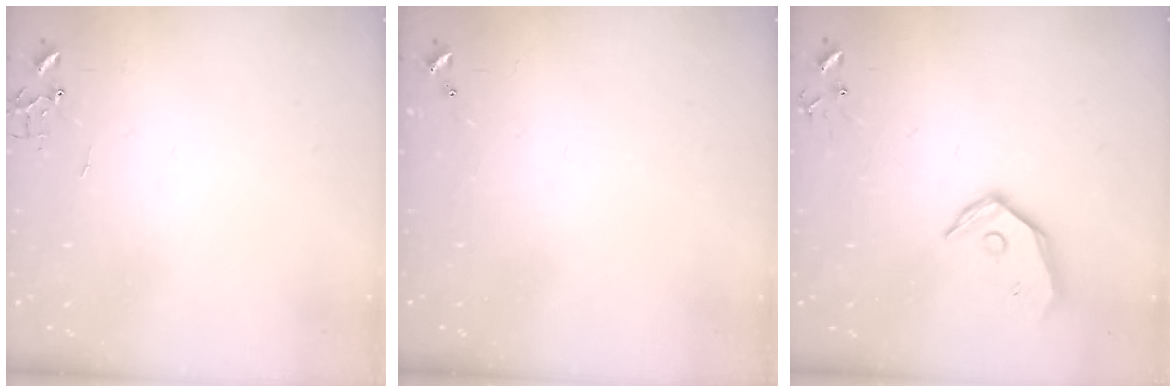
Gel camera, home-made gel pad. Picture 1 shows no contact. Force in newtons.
{"total": 0.0}
{"total": 12.3, "press": 12.1, "slide": 1.9}